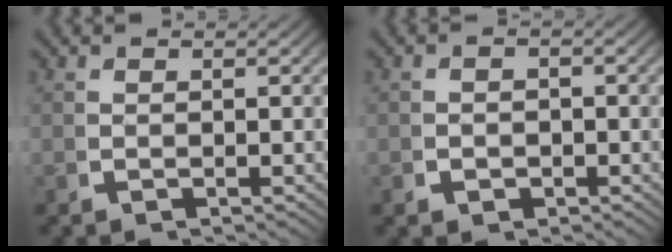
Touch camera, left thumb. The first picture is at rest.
{"total": 1.5, "force": [-0.5, 1.2, 0.7], "torque": [-0.015, -0.005, -0.010]}